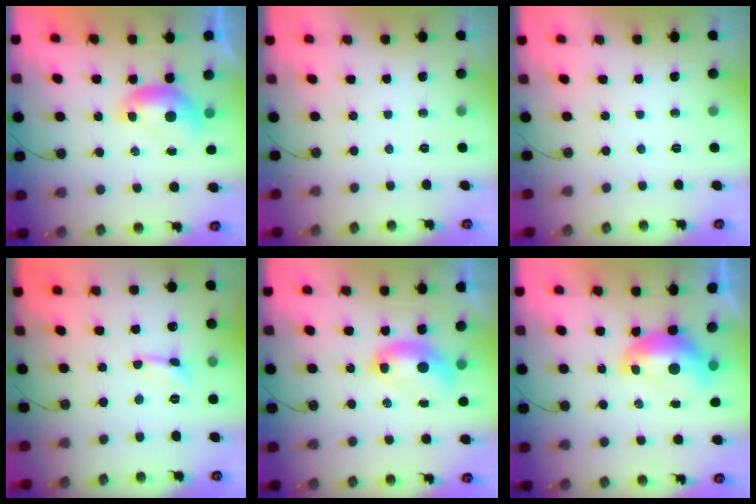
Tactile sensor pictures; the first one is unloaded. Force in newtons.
{"total": 0.0}
{"total": 0.0}
{"total": 0.0}
{"total": 2.7, "press": 2.7, "slide": 0.1}
{"total": 2.6, "press": 2.5, "slide": 0.7}